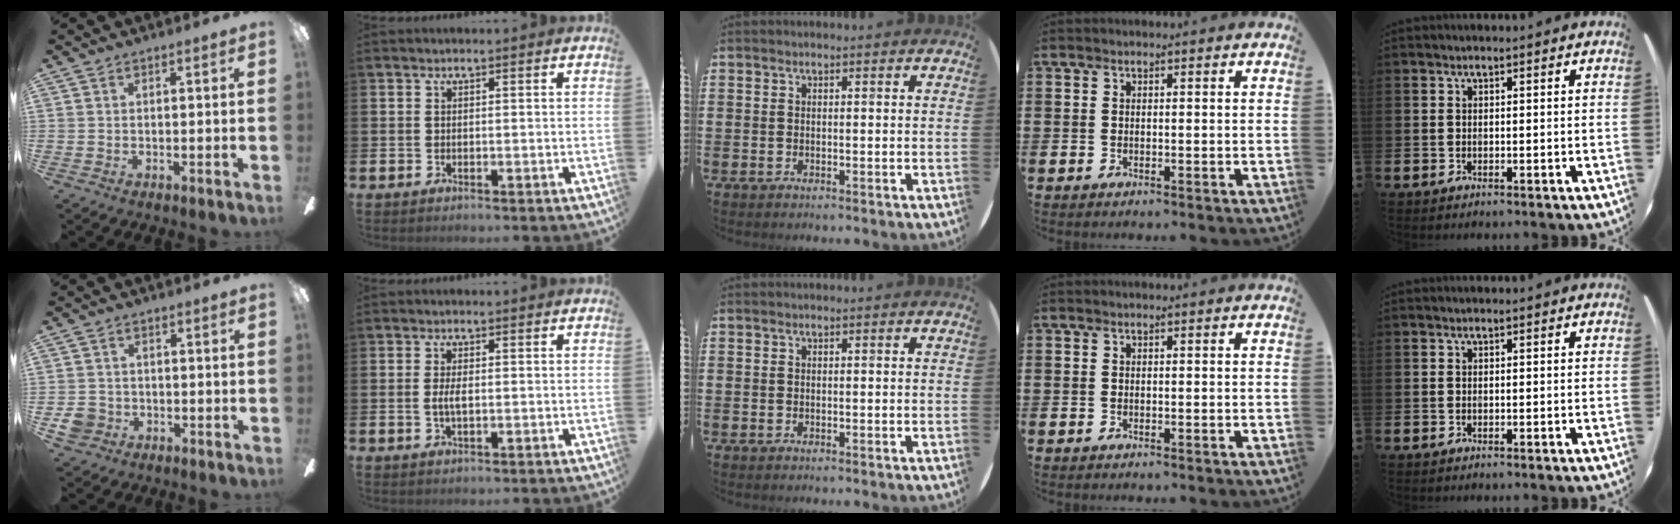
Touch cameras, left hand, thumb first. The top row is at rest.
{"thumb": {"total": 4.6, "force": [-1.6, 4.1, 1.4], "torque": [-0.029, 0.009, -0.030]}, "index": {"total": 2.4, "force": [0.0, 0.9, 2.2], "torque": [-0.039, 0.001, -0.003]}}